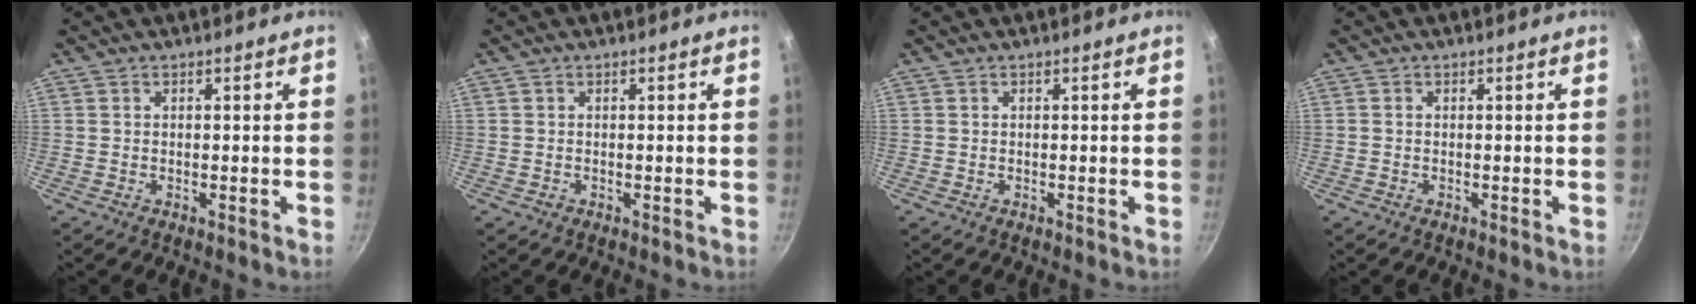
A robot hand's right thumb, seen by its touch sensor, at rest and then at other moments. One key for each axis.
{"total": 0.6, "fx": -0.1, "fy": 0.6, "fz": 0.1, "tx": 0.002, "ty": 0.001, "tz": -0.002}
{"total": 0.0}
{"total": 0.0}